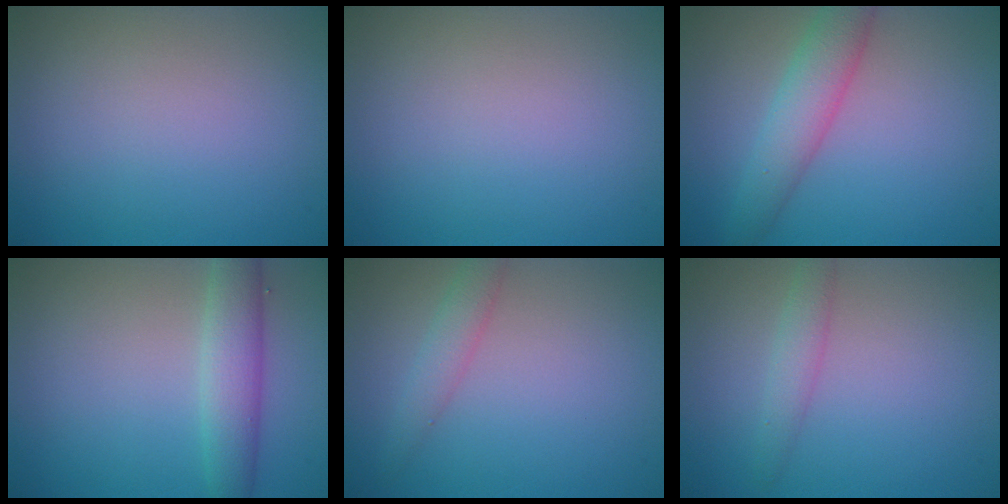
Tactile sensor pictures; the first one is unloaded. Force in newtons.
{"total": 0.0}
{"total": 4.2, "press": 4.2, "slide": 0.2}
{"total": 3.8, "press": 3.8, "slide": 0.1}
{"total": 1.9, "press": 1.9, "slide": 0.2}
{"total": 1.8, "press": 1.7, "slide": 0.2}